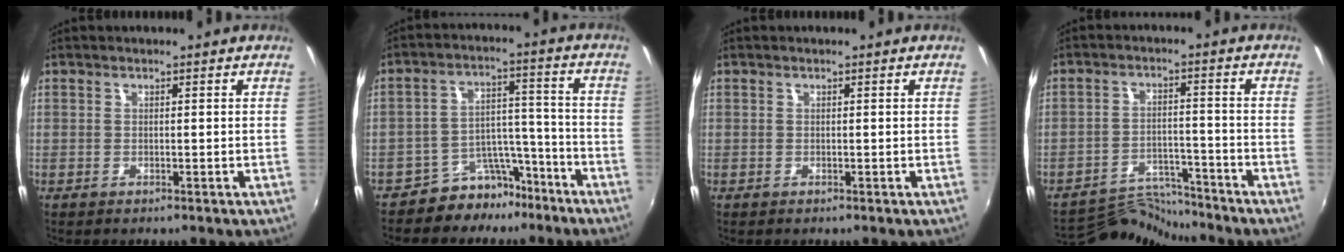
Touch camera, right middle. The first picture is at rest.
{"total": 8.7, "force": [-7.2, 4.7, 1.5], "torque": [-0.017, 0.048, -0.106]}
{"total": 0.0}
{"total": 7.9, "force": [-7.9, 0.0, -0.4], "torque": [-0.016, 0.015, -0.137]}